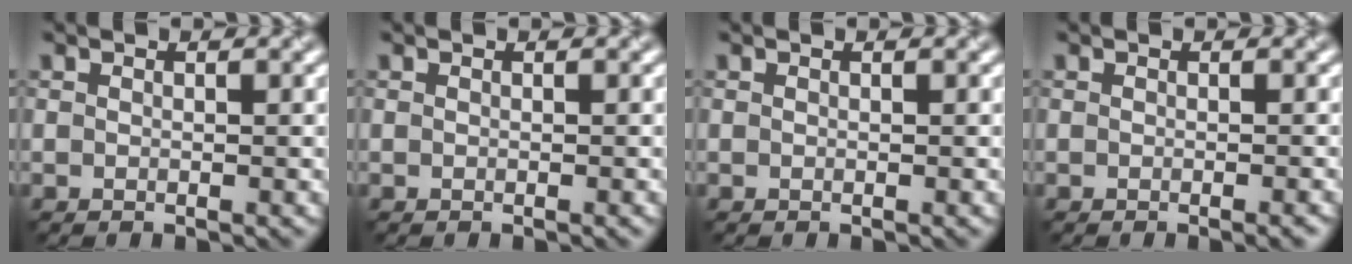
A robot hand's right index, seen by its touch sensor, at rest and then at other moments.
{"total": 0.0}
{"total": 0.0}
{"total": 1.0, "force": [-0.4, 0.2, 0.8], "torque": [-0.009, -0.002, -0.008]}